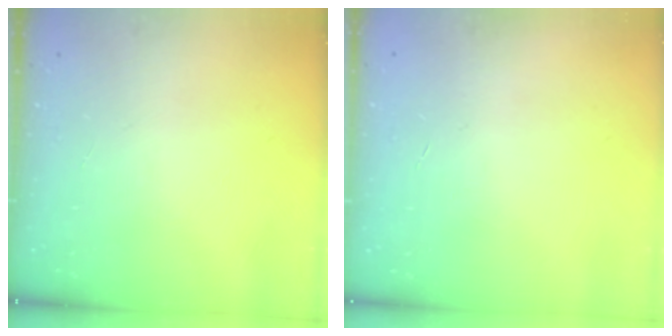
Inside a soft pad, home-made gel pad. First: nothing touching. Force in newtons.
{"total": 0.6, "press": 0.6, "slide": 0.2}